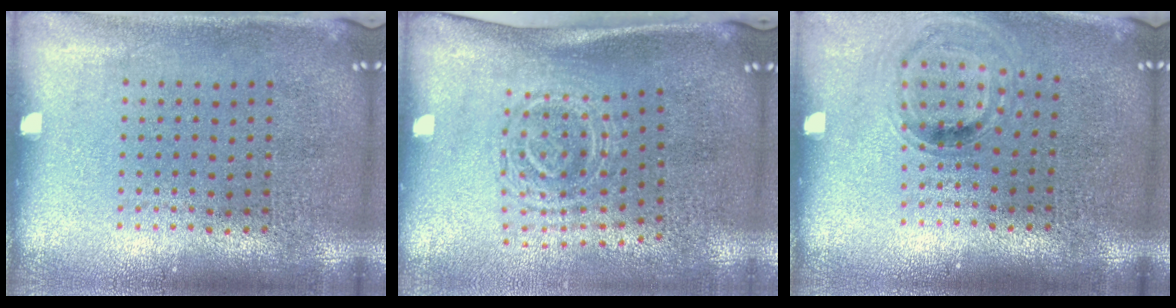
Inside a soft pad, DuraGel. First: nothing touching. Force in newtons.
{"total": 1.7, "press": 1.3, "slide": 1.2}
{"total": 0.8, "press": 0.8, "slide": 0.2}